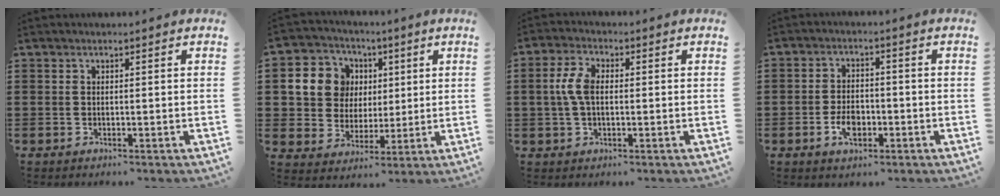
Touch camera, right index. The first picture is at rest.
{"total": 9.9, "force": [2.2, 8.9, 3.6], "torque": [-0.119, 0.011, 0.043]}
{"total": 5.1, "force": [0.3, 2.7, 4.3], "torque": [-0.110, 0.003, -0.003]}
{"total": 4.3, "force": [-1.7, 2.6, 3.1], "torque": [-0.070, 0.001, -0.034]}